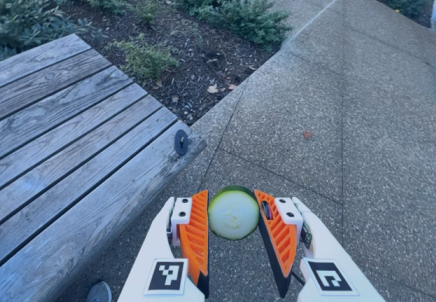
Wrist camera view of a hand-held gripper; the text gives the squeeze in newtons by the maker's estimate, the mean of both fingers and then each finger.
{"total": 7.6, "left": 7.6, "right": 7.6}